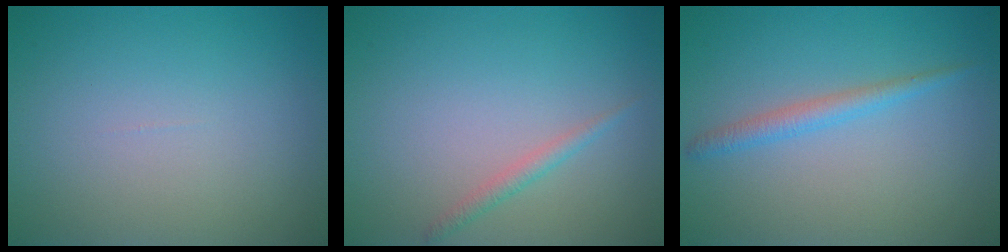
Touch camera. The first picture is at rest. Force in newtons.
{"total": 1.2, "press": 1.2, "slide": 0.0}
{"total": 1.8, "press": 1.8, "slide": 0.1}